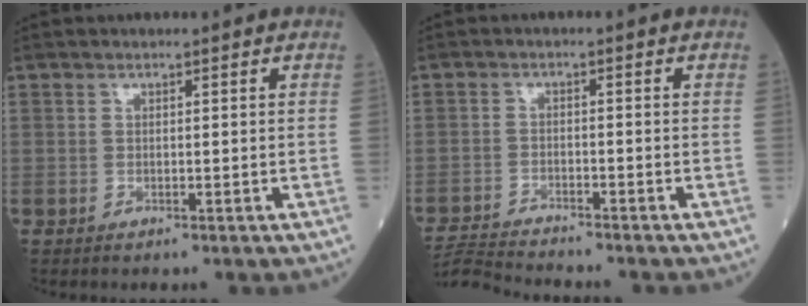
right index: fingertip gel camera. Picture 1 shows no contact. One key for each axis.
{"total": 7.0, "fx": -6.9, "fy": -0.9, "fz": 1.1, "tx": -0.021, "ty": -0.011, "tz": -0.120}